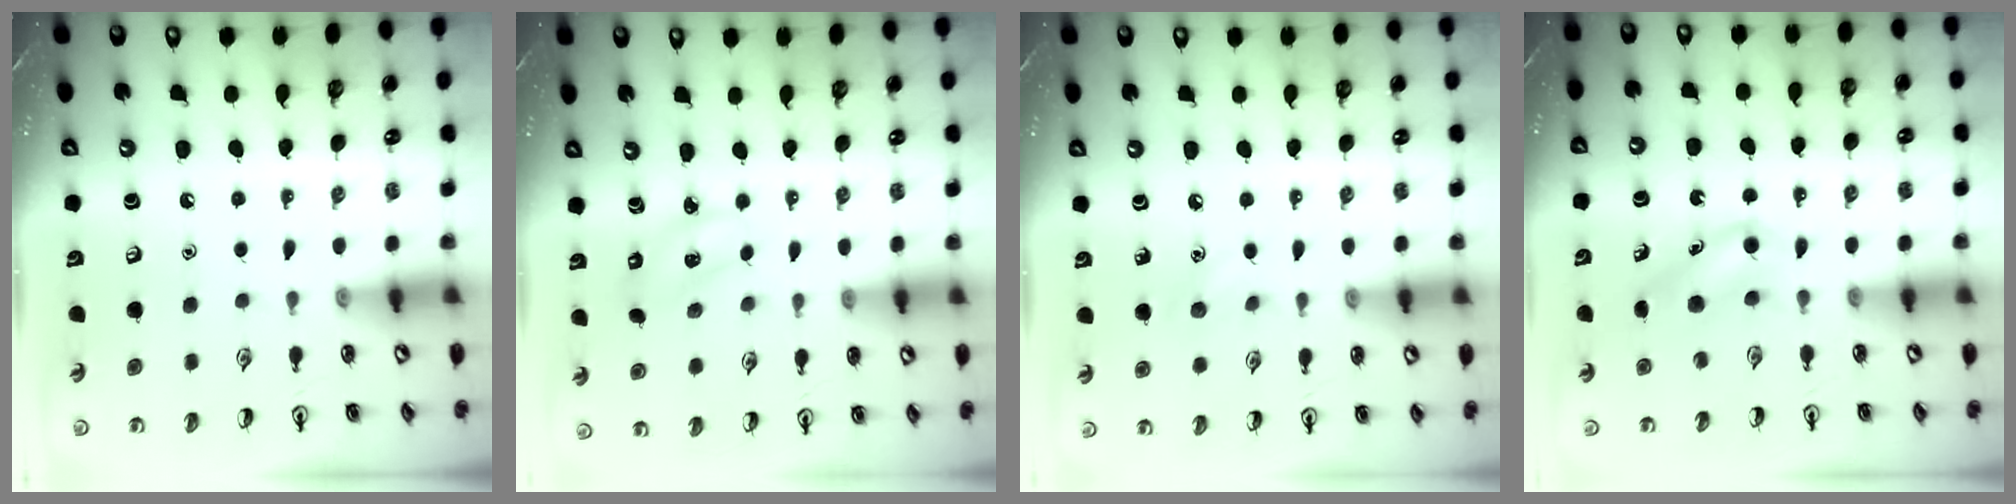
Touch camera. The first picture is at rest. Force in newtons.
{"total": 2.2, "press": 2.1, "slide": 0.5}
{"total": 5.3, "press": 5.0, "slide": 1.6}
{"total": 5.2, "press": 5.0, "slide": 1.4}